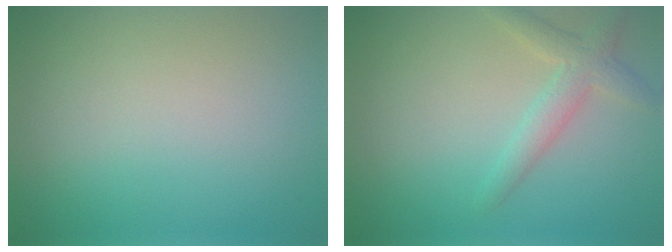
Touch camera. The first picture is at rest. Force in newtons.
{"total": 2.8, "press": 2.8, "slide": 0.1}